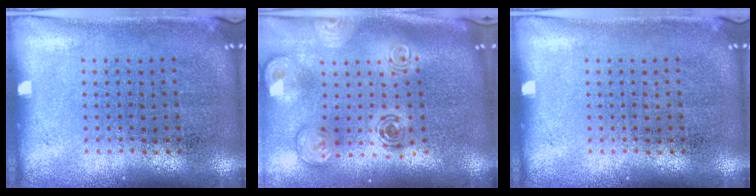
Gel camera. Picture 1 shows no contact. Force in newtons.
{"total": 2.5, "press": 1.9, "slide": 1.6}
{"total": 0.0}